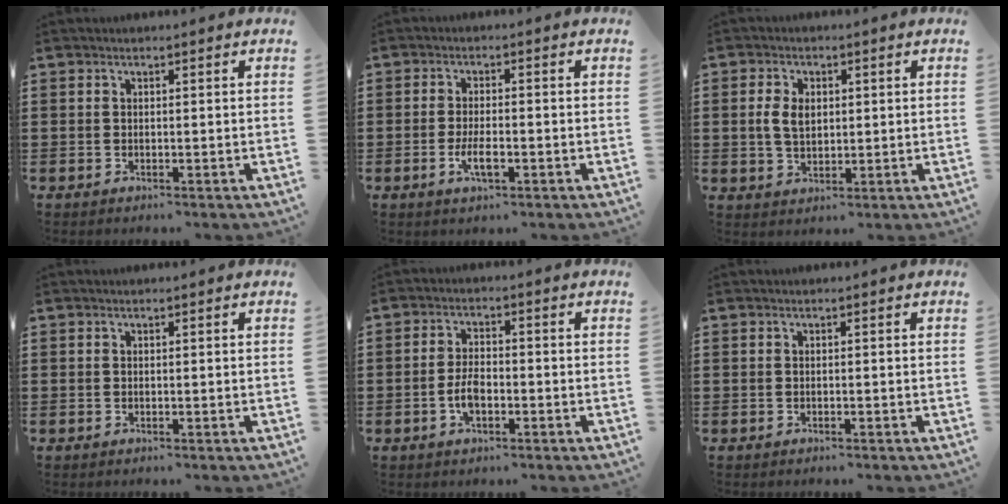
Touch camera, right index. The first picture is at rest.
{"total": 3.7, "force": [-1.5, 1.1, 3.3], "torque": [-0.068, -0.004, -0.028]}
{"total": 4.4, "force": [0.6, 2.8, 3.3], "torque": [-0.078, 0.008, 0.007]}
{"total": 0.0}
{"total": 4.3, "force": [-1.3, 2.1, 3.5], "torque": [-0.078, 0.003, -0.027]}
{"total": 0.0}